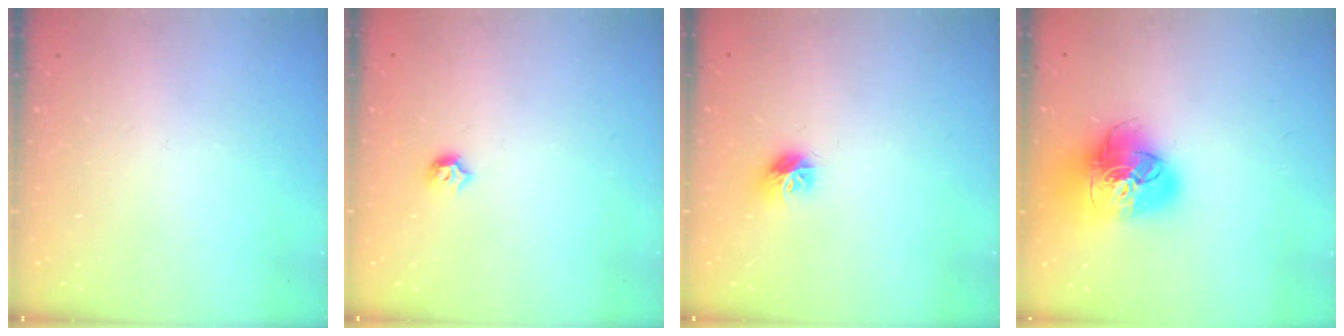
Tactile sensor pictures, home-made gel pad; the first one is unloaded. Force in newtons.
{"total": 4.9, "press": 4.8, "slide": 0.9}
{"total": 7.7, "press": 7.7, "slide": 0.2}
{"total": 21.8, "press": 21.6, "slide": 2.6}